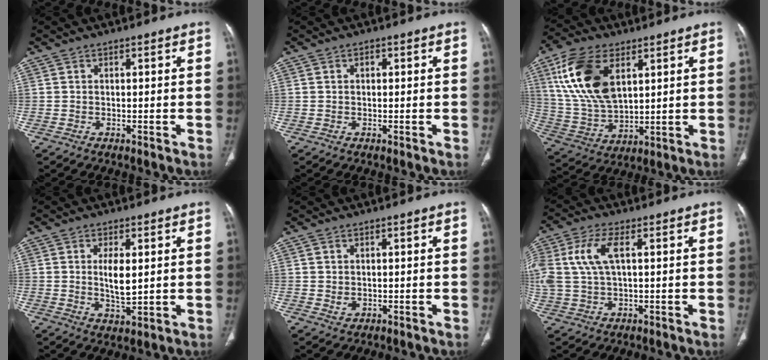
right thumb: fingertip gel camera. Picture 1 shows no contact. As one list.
[{"total": 1.0, "force": [0.3, 0.6, 0.7], "torque": [-0.010, 0.004, 0.005]}, {"total": 17.2, "force": [6.6, 9.2, 12.9], "torque": [-0.250, -0.019, 0.136]}, {"total": 5.8, "force": [0.9, 2.4, 5.2], "torque": [-0.090, -0.014, 0.020]}, {"total": 1.5, "force": [0.1, 1.2, 0.9], "torque": [-0.018, -0.003, 0.009]}, {"total": 9.7, "force": [2.4, 4.6, 8.2], "torque": [-0.199, 0.014, 0.052]}]